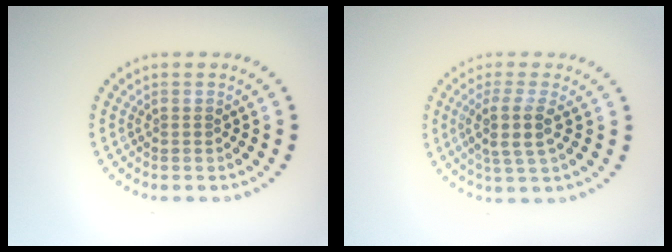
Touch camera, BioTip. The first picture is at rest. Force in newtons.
{"total": 3.0, "press": 2.6, "slide": 1.6}